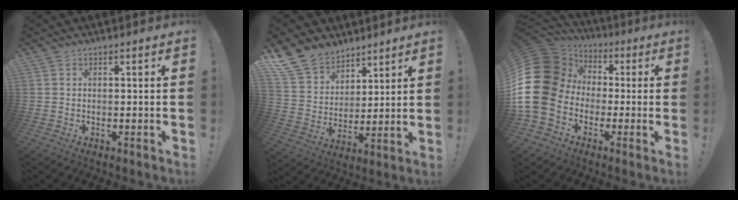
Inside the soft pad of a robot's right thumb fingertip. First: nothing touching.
{"total": 13.4, "force": [10.2, 8.2, 3.1], "torque": [-0.067, -0.075, 0.198]}
{"total": 21.1, "force": [-0.2, 16.7, 12.8], "torque": [-0.263, 0.013, 0.025]}